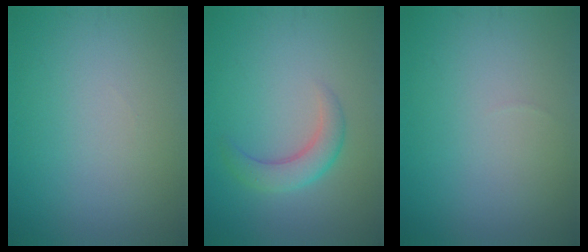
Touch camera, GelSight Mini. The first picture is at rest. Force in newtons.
{"total": 3.0, "press": 3.0, "slide": 0.2}
{"total": 0.0}